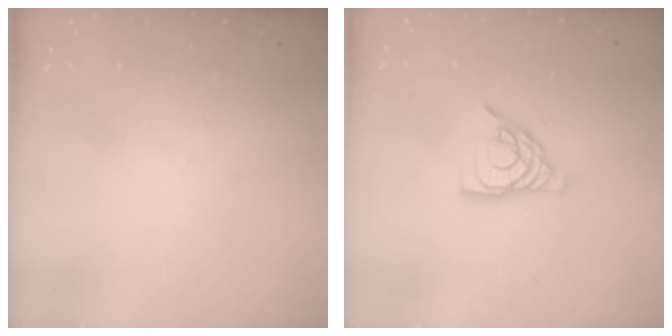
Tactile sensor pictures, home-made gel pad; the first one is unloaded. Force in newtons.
{"total": 9.0, "press": 8.9, "slide": 1.3}